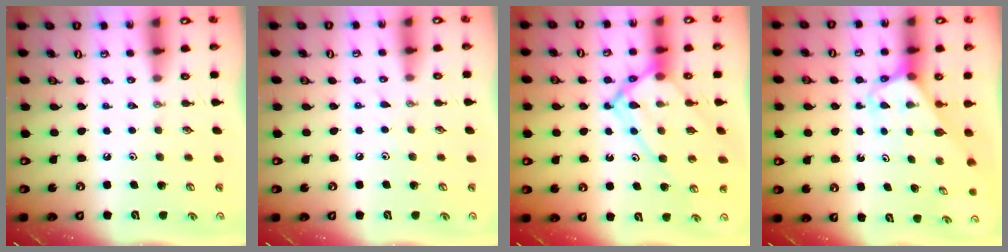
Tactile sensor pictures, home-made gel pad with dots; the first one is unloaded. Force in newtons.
{"total": 4.9, "press": 4.9, "slide": 0.6}
{"total": 14.4, "press": 14.4, "slide": 1.4}
{"total": 3.2, "press": 3.2, "slide": 0.3}